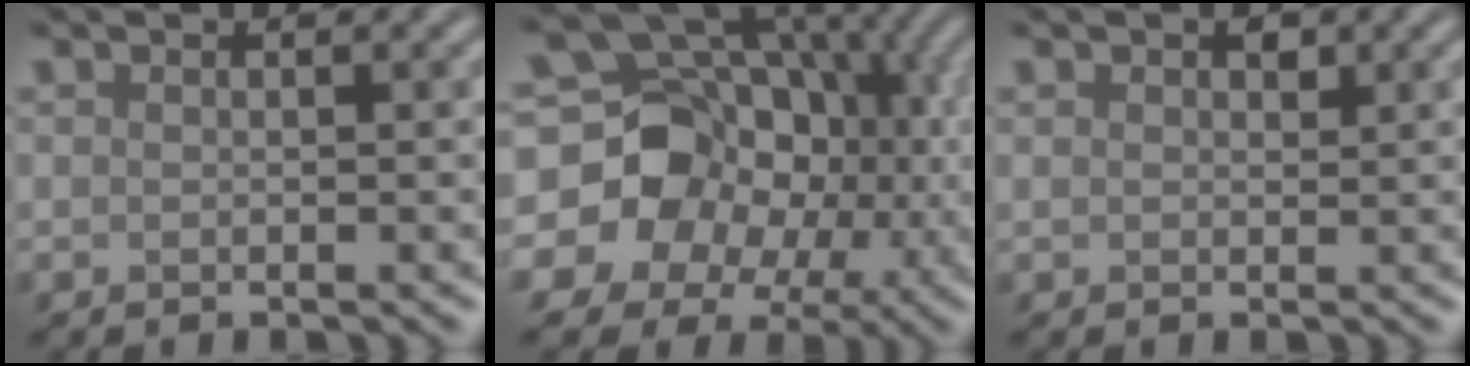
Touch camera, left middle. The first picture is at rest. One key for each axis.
{"total": 13.7, "fx": -1.2, "fy": 12.4, "fz": 5.7, "tx": -0.120, "ty": 0.010, "tz": -0.024}
{"total": 0.9, "fx": 0.3, "fy": -0.5, "fz": -0.7, "tx": -0.007, "ty": 0.008, "tz": 0.023}